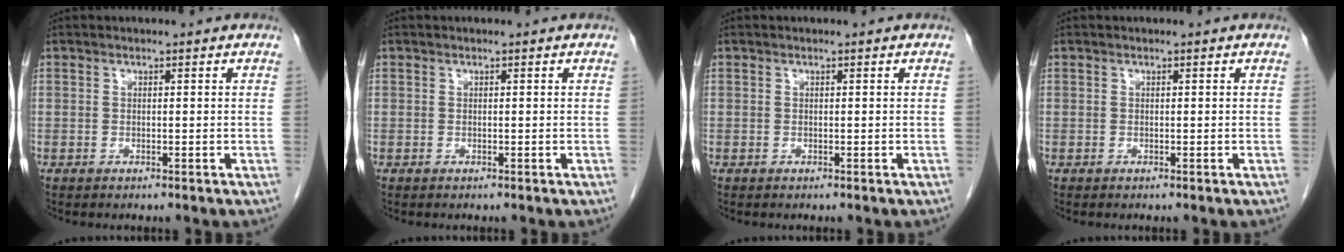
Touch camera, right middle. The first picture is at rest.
{"total": 0.0}
{"total": 0.0}
{"total": 0.0}